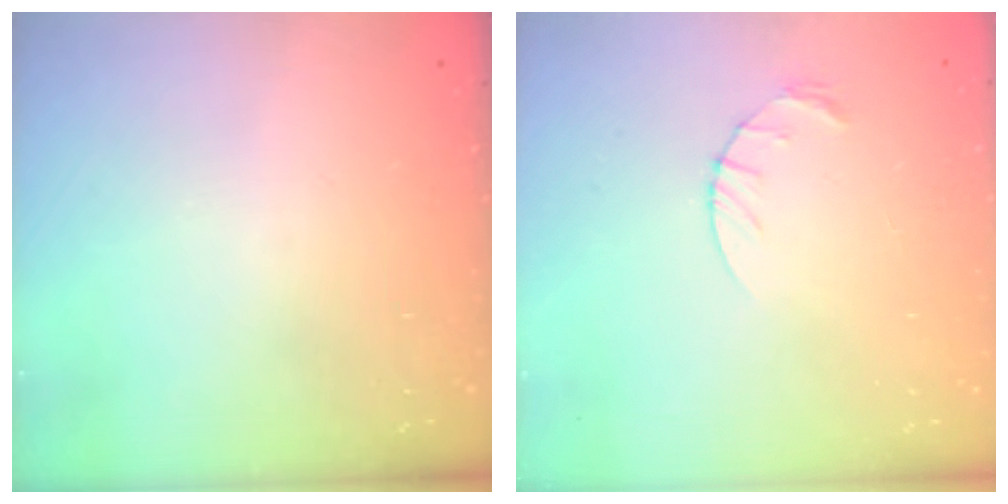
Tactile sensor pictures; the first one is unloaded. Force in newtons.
{"total": 3.7, "press": 3.6, "slide": 0.5}